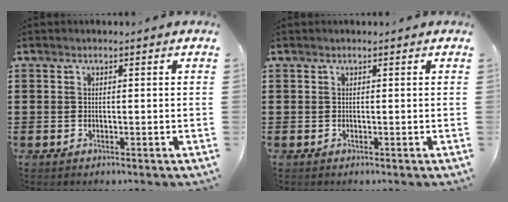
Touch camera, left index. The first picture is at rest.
{"total": 0.0}